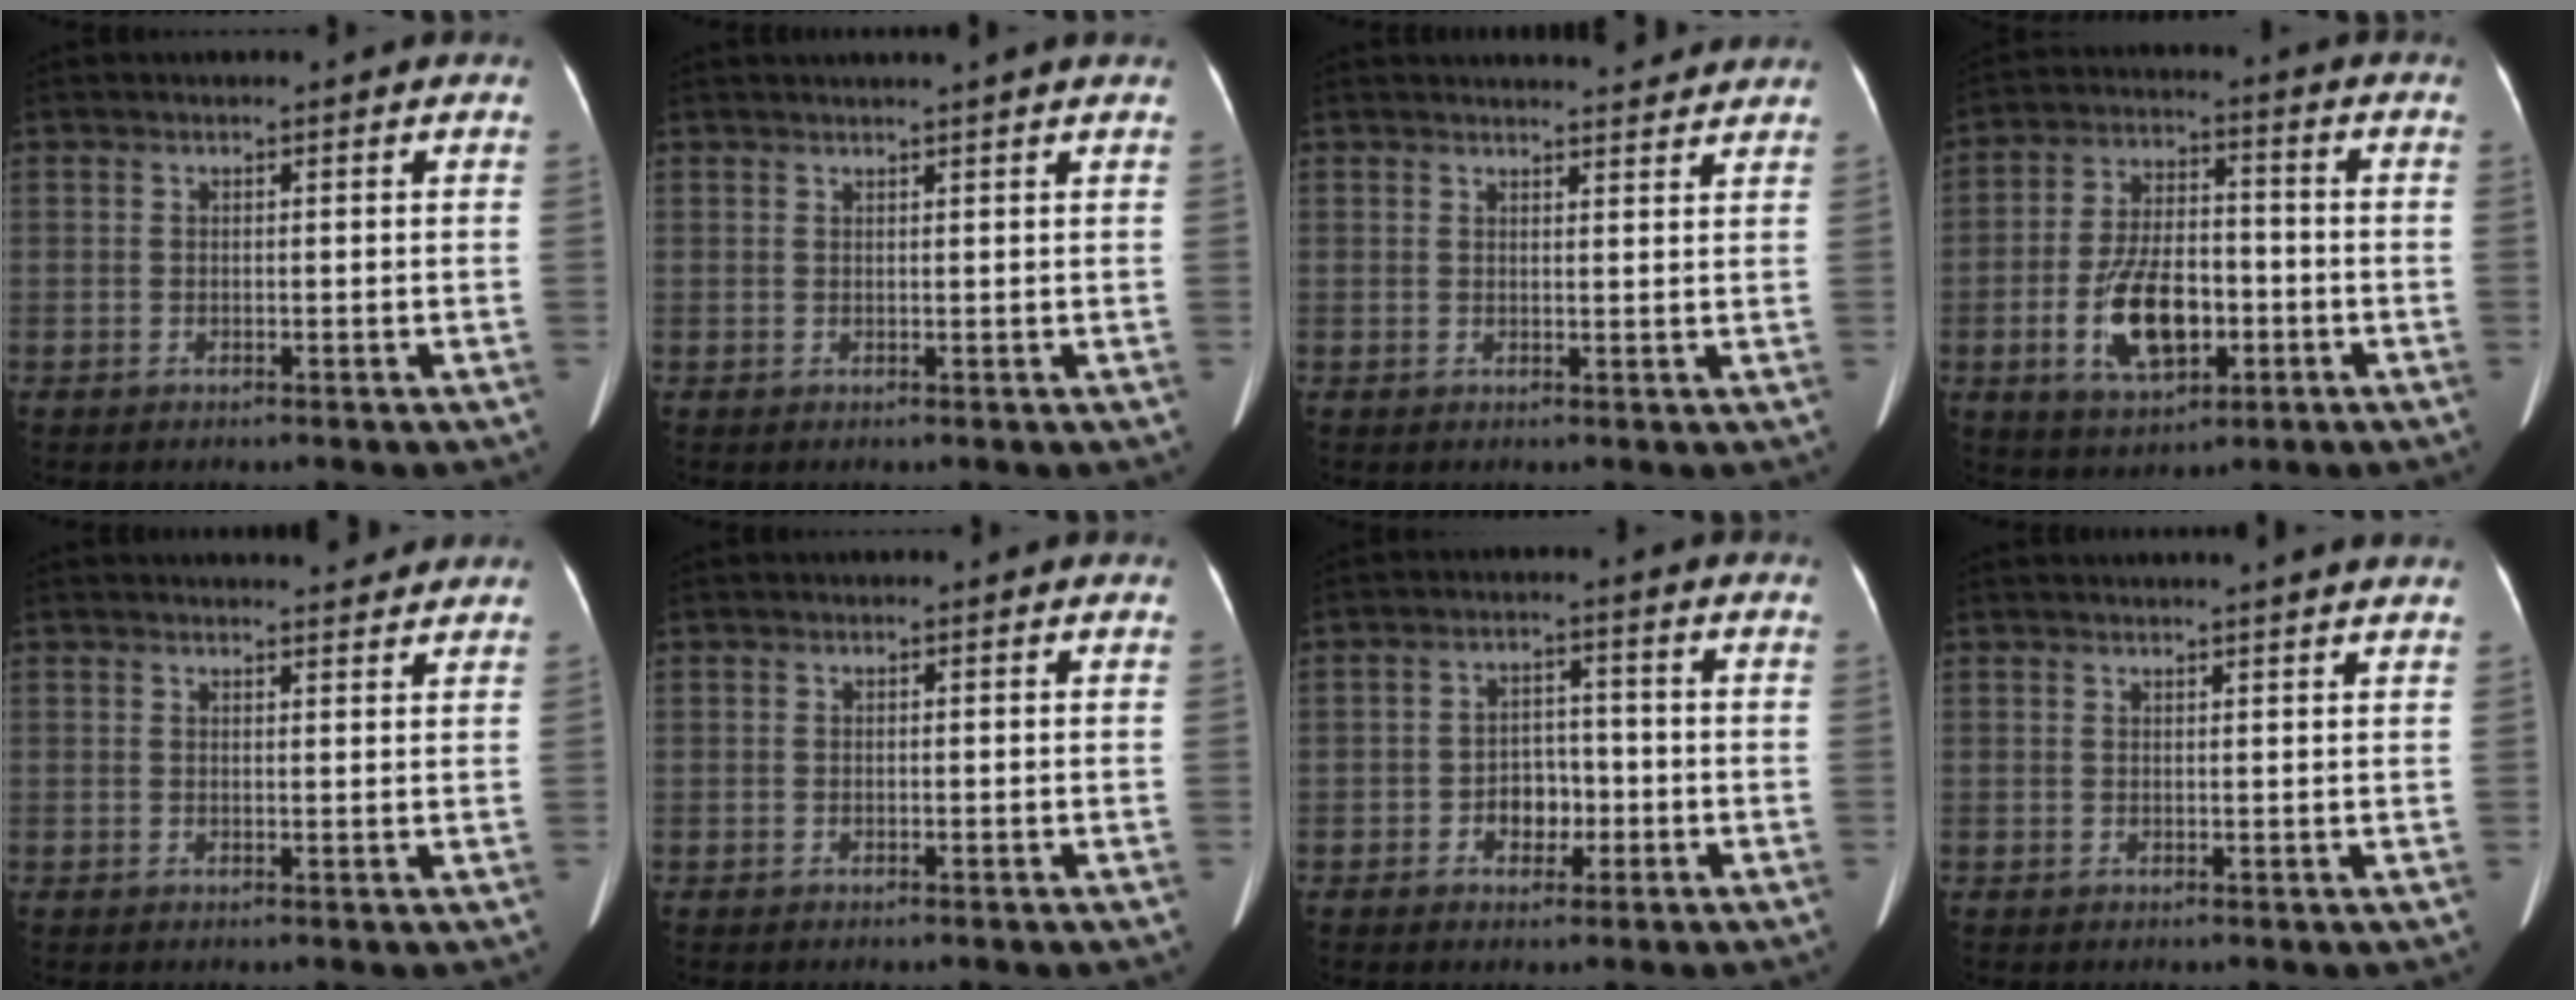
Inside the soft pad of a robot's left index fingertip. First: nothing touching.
{"total": 4.1, "force": [3.6, -0.8, 1.8], "torque": [-0.022, 0.021, 0.043]}
{"total": 6.5, "force": [6.3, 0.3, 1.5], "torque": [-0.020, 0.008, 0.067]}
{"total": 11.6, "force": [-3.6, 5.7, 9.5], "torque": [-0.189, 0.006, -0.058]}
{"total": 4.5, "force": [4.4, 0.3, 1.1], "torque": [-0.017, 0.004, 0.049]}
{"total": 0.0}
{"total": 4.5, "force": [-1.6, 3.1, 2.8], "torque": [-0.046, 0.012, -0.024]}
{"total": 7.0, "force": [6.3, -0.6, 2.9], "torque": [-0.035, 0.019, 0.062]}